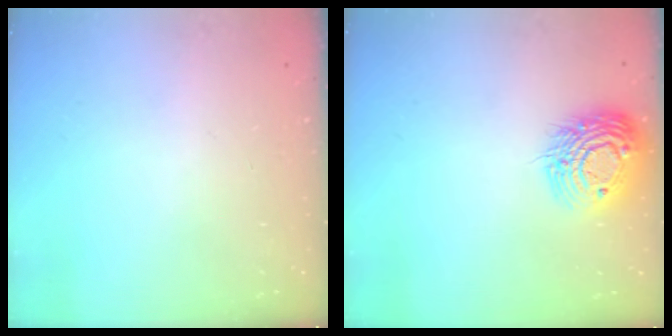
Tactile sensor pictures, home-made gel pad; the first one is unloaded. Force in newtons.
{"total": 15.3, "press": 15.3, "slide": 1.2}